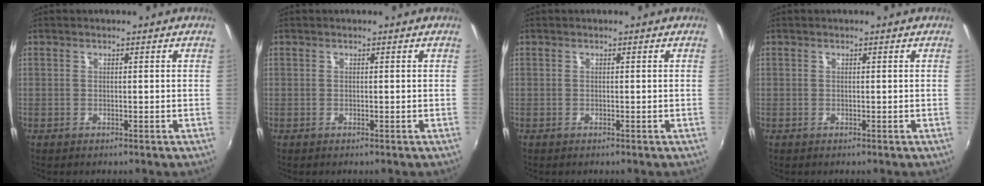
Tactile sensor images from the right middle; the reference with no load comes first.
{"total": 0.0}
{"total": 0.0}
{"total": 0.0}